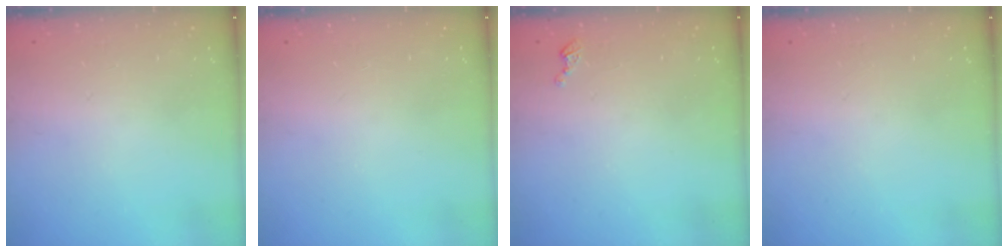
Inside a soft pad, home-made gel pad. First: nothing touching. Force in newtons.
{"total": 0.0}
{"total": 2.3, "press": 2.3, "slide": 0.3}
{"total": 0.0}